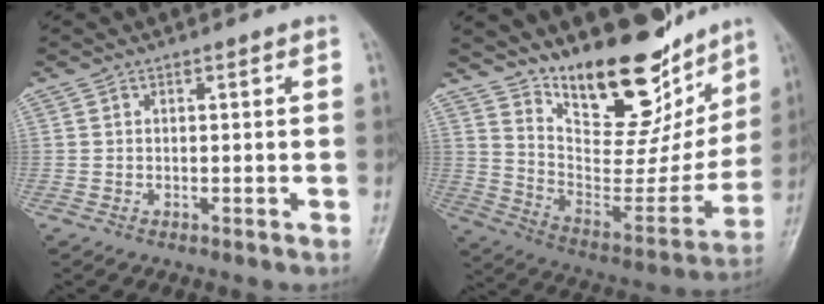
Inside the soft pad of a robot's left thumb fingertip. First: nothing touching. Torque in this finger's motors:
{"motor_torque": [0.38, 0.31, 0.37, -1.47, 0.15]}